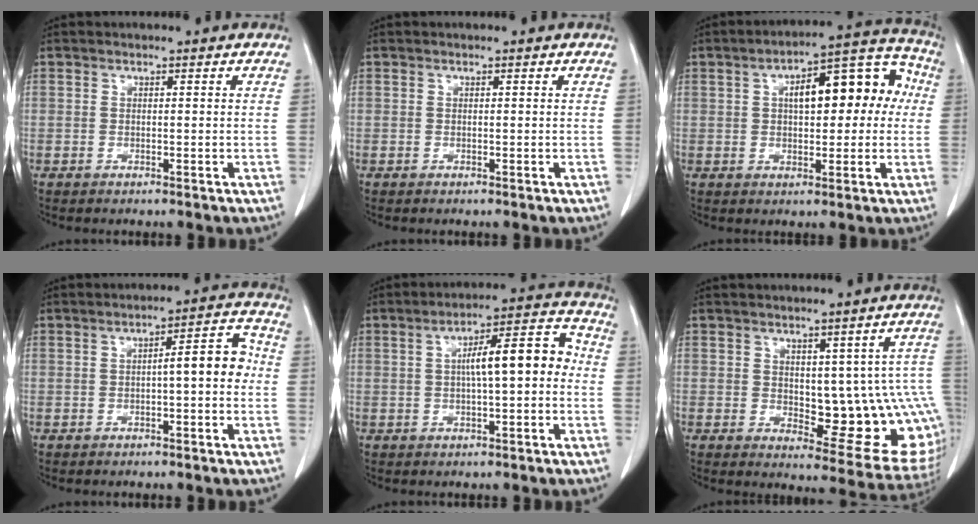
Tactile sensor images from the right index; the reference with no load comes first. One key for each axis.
{"total": 0.0}
{"total": 13.3, "fx": 2.3, "fy": 5.5, "fz": 11.9, "tx": -0.156, "ty": 0.051, "tz": 0.035}
{"total": 6.0, "fx": -0.5, "fy": 1.4, "fz": 5.9, "tx": -0.076, "ty": 0.026, "tz": -0.008}
{"total": 9.5, "fx": 0.1, "fy": 2.2, "fz": 9.2, "tx": -0.139, "ty": 0.037, "tz": 0.001}
{"total": 13.6, "fx": -0.1, "fy": 5.0, "fz": 12.6, "tx": -0.120, "ty": 0.008, "tz": 0.016}